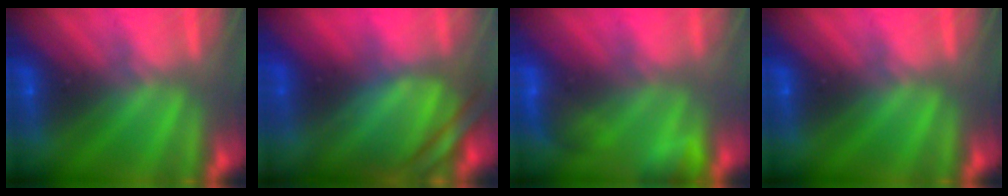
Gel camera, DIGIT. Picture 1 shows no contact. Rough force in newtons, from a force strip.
{"total": 7.6}
{"total": 4.8}
{"total": 0.0}